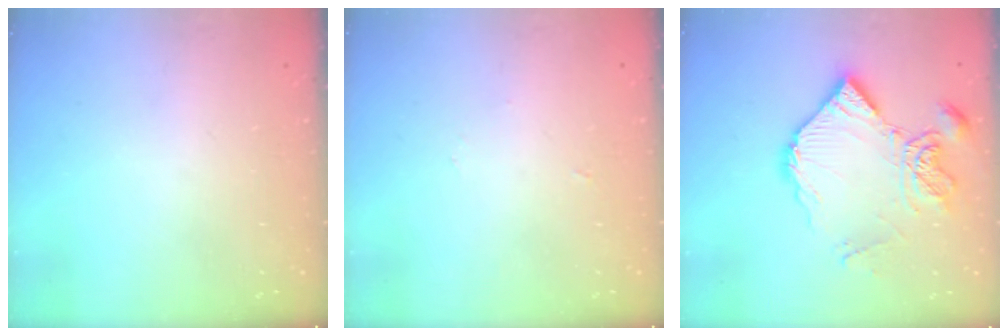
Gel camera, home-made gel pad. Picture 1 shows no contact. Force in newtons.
{"total": 2.5, "press": 2.5, "slide": 0.2}
{"total": 14.3, "press": 14.2, "slide": 1.6}